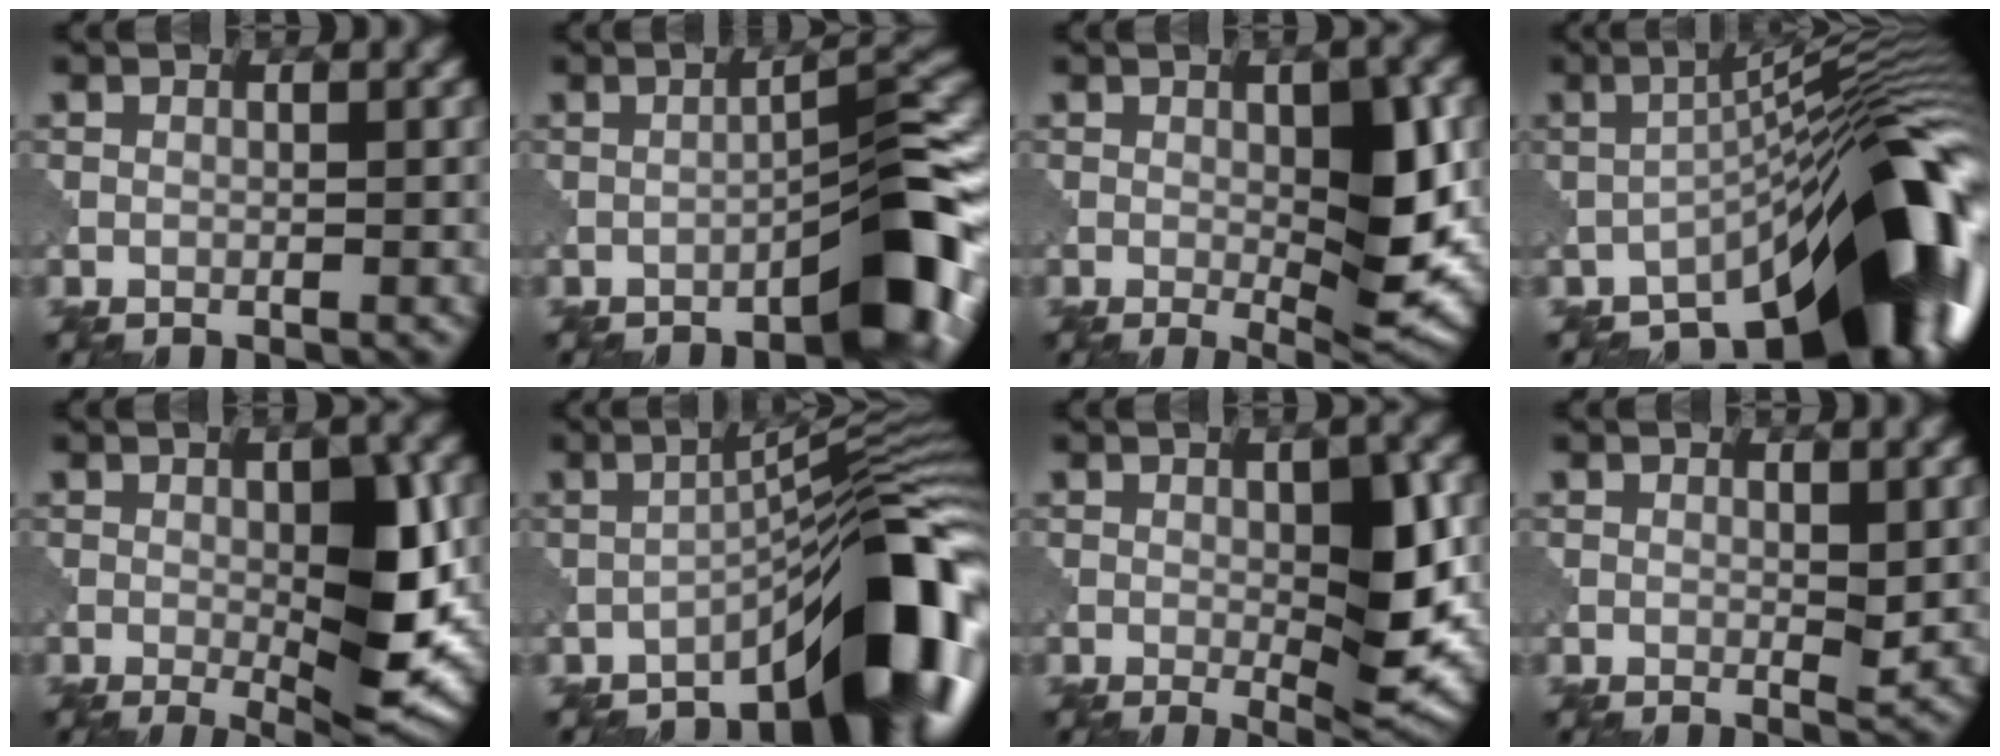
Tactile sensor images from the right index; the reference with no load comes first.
{"total": 6.9, "force": [-3.8, 0.9, 5.7], "torque": [-0.068, 0.023, -0.054]}
{"total": 7.9, "force": [0.0, 2.1, 7.6], "torque": [-0.107, -0.006, 0.009]}
{"total": 15.7, "force": [-8.5, 5.5, 12.1], "torque": [-0.141, 0.006, -0.141]}
{"total": 8.5, "force": [-0.6, 2.3, 8.2], "torque": [-0.119, -0.006, 0.000]}
{"total": 11.0, "force": [-6.8, 2.6, 8.1], "torque": [-0.093, 0.024, -0.108]}
{"total": 7.1, "force": [-0.2, 1.9, 6.9], "torque": [-0.099, -0.006, 0.007]}
{"total": 1.3, "force": [0.4, 0.4, 1.2], "torque": [-0.020, -0.006, 0.010]}